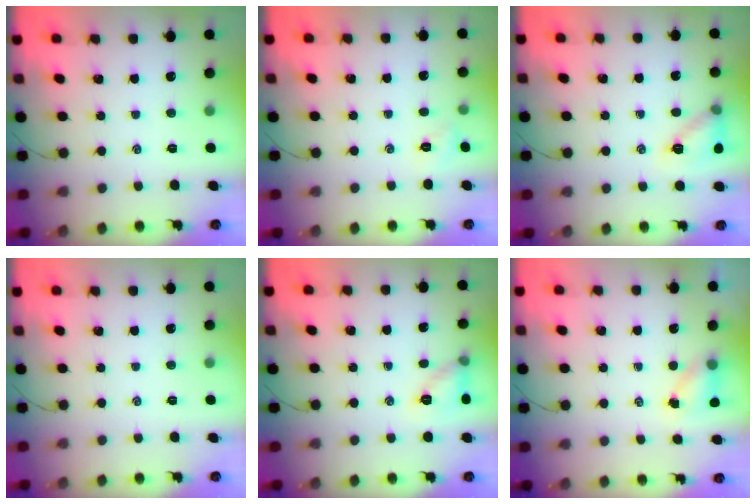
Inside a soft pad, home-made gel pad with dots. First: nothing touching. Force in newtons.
{"total": 2.2, "press": 2.2, "slide": 0.6}
{"total": 10.9, "press": 10.9, "slide": 0.8}
{"total": 0.0}
{"total": 8.4, "press": 8.3, "slide": 1.0}
{"total": 4.0, "press": 3.9, "slide": 0.6}